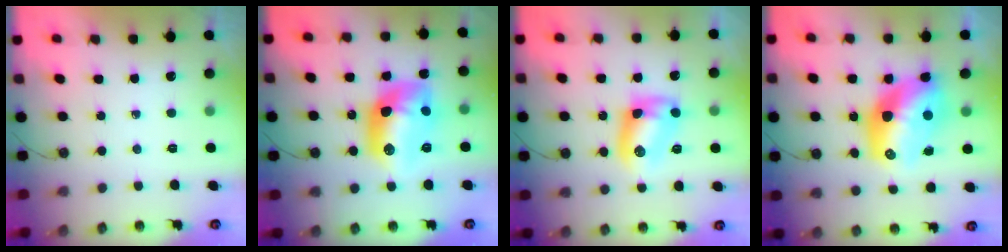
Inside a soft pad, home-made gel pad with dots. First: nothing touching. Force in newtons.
{"total": 15.9, "press": 15.8, "slide": 1.4}
{"total": 9.0, "press": 9.0, "slide": 0.3}
{"total": 18.0, "press": 17.5, "slide": 4.3}